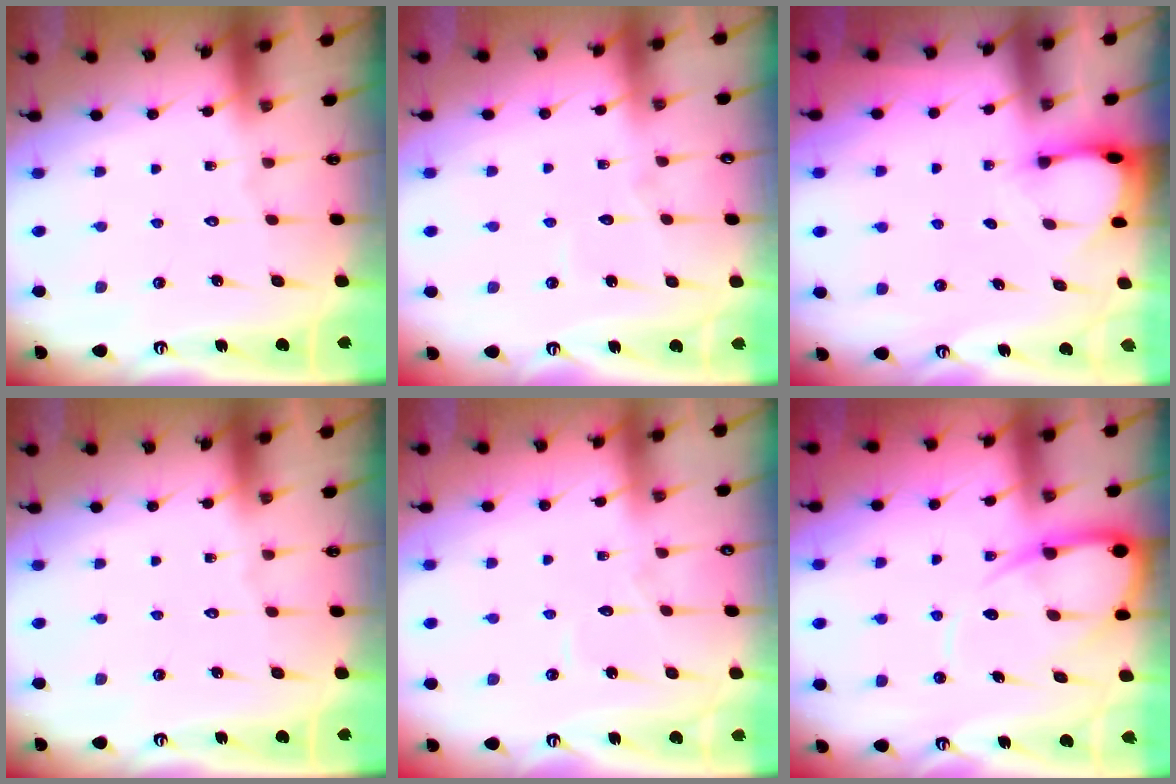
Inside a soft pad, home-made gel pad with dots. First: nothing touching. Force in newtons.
{"total": 4.8, "press": 4.8, "slide": 0.3}
{"total": 3.4, "press": 3.4, "slide": 0.1}
{"total": 0.0}
{"total": 2.7, "press": 2.7, "slide": 0.2}
{"total": 10.4, "press": 10.4, "slide": 1.1}